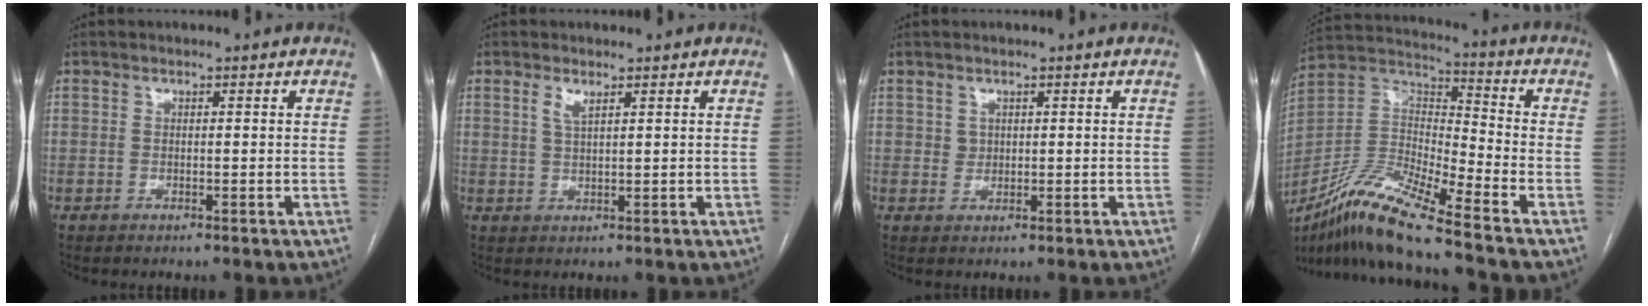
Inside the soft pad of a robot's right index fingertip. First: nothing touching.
{"total": 2.1, "force": [1.2, 0.4, 1.6], "torque": [-0.039, -0.001, 0.027]}
{"total": 1.4, "force": [0.6, 1.3, 0.3], "torque": [0.003, -0.001, 0.008]}
{"total": 15.4, "force": [-12.0, 0.1, 9.6], "torque": [-0.194, -0.003, -0.225]}